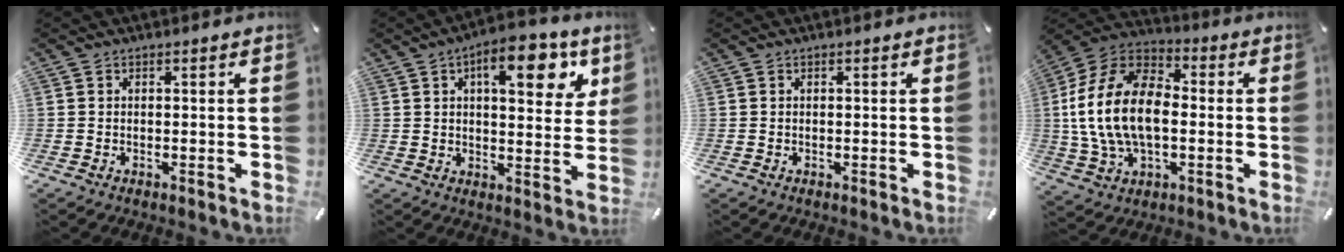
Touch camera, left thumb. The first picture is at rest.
{"total": 13.2, "force": [6.2, 6.0, 9.9], "torque": [-0.121, -0.025, 0.096]}
{"total": 0.0}
{"total": 18.1, "force": [-1.5, 12.1, 13.4], "torque": [-0.301, 0.012, -0.032]}